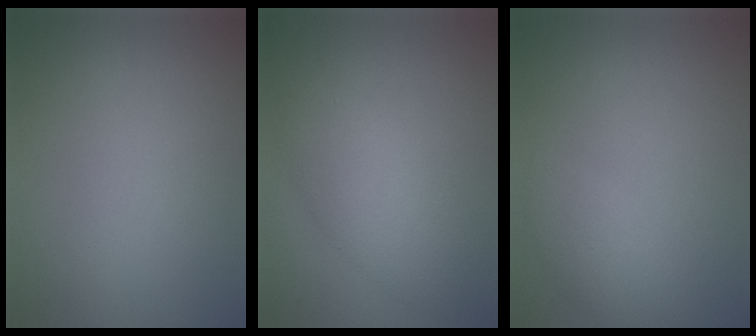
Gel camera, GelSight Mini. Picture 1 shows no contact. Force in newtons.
{"total": 5.0, "press": 5.0, "slide": 0.1}
{"total": 2.3, "press": 2.3, "slide": 0.2}